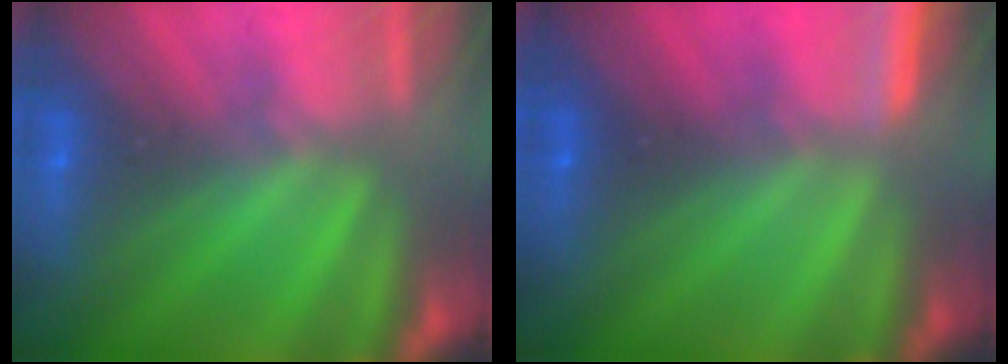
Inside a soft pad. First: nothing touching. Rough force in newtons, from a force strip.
{"total": 4.4}